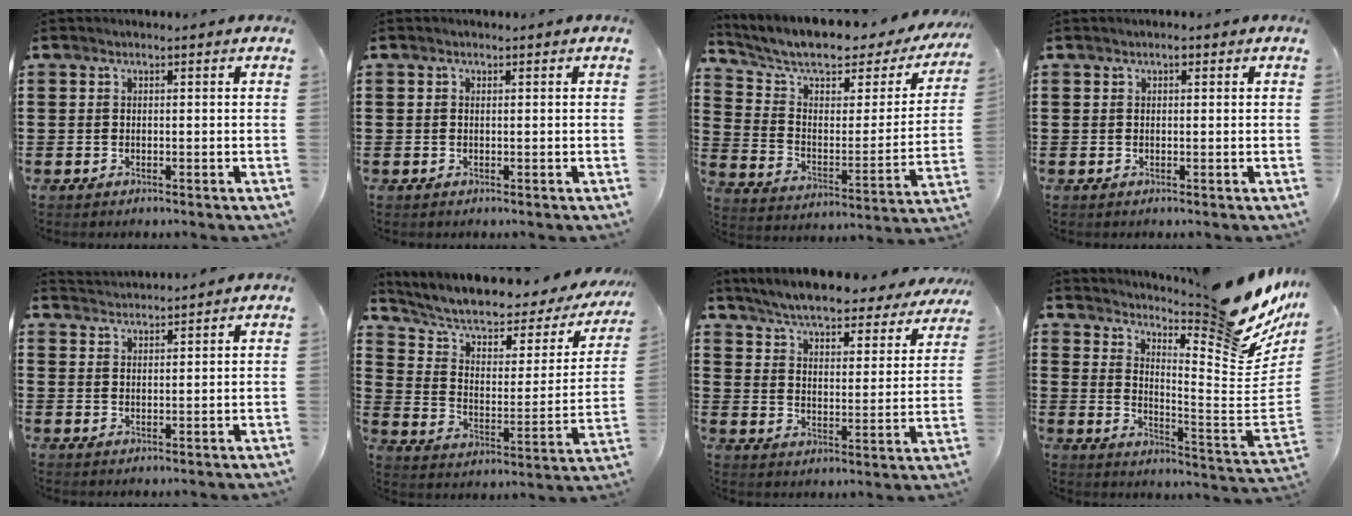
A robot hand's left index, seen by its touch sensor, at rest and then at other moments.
{"total": 0.0}
{"total": 8.5, "force": [6.9, 2.4, 4.3], "torque": [-0.108, -0.045, 0.114]}
{"total": 0.8, "force": [0.3, 0.5, 0.6], "torque": [-0.004, 0.001, 0.003]}
{"total": 2.3, "force": [2.2, -0.3, -0.4], "torque": [0.002, -0.004, 0.044]}
{"total": 7.3, "force": [5.7, 2.4, 4.0], "torque": [-0.098, -0.042, 0.092]}
{"total": 6.2, "force": [6.0, 0.2, 1.7], "torque": [-0.062, -0.040, 0.102]}
{"total": 11.3, "force": [9.5, 0.8, 6.1], "torque": [-0.098, -0.095, 0.149]}